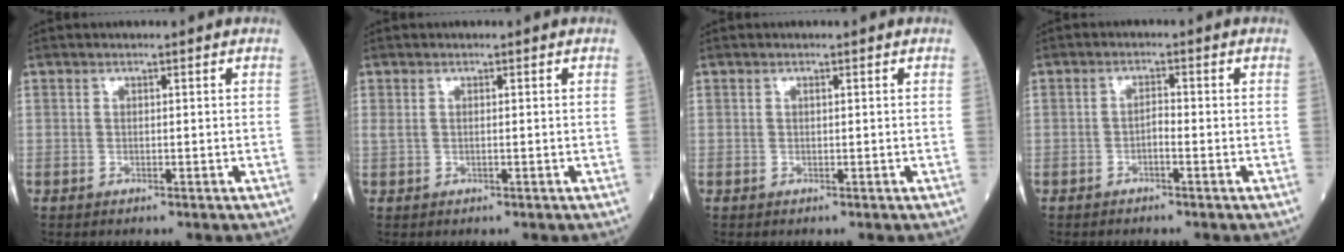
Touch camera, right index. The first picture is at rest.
{"total": 0.9, "force": [0.4, 0.3, 0.8], "torque": [-0.033, 0.013, 0.018]}
{"total": 0.0}
{"total": 1.4, "force": [-0.6, 0.3, 1.2], "torque": [-0.020, 0.005, -0.010]}